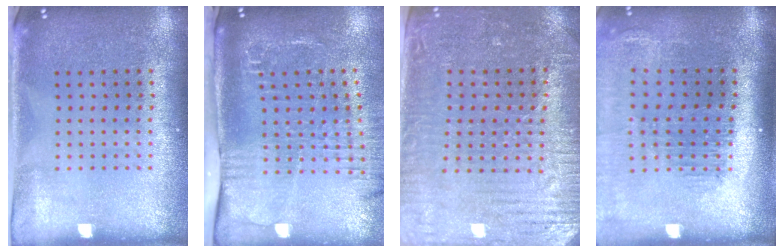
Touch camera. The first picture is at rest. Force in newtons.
{"total": 2.7, "press": 2.1, "slide": 1.6}
{"total": 3.5, "press": 3.2, "slide": 1.3}
{"total": 1.7, "press": 1.5, "slide": 0.7}